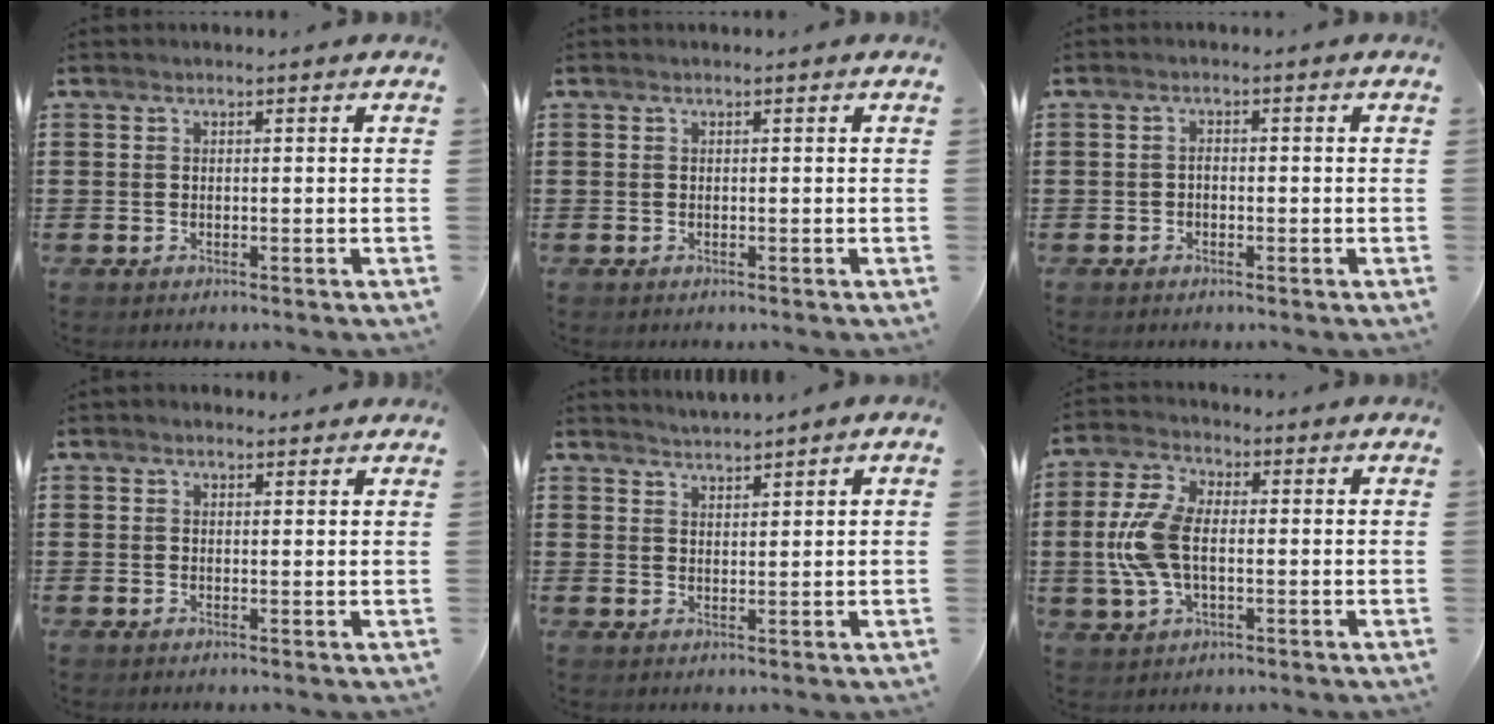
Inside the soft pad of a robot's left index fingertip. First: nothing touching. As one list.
[{"total": 0.0}, {"total": 1.1, "force": [-0.7, 0.7, 0.6], "torque": [-0.012, 0.003, -0.014]}, {"total": 1.2, "force": [1.1, 0.4, 0.3], "torque": [-0.007, 0.003, 0.021]}, {"total": 2.0, "force": [1.9, -0.5, -0.4], "torque": [0.002, -0.004, 0.037]}, {"total": 9.4, "force": [-0.6, 5.0, 7.9], "torque": [-0.190, 0.000, -0.019]}]